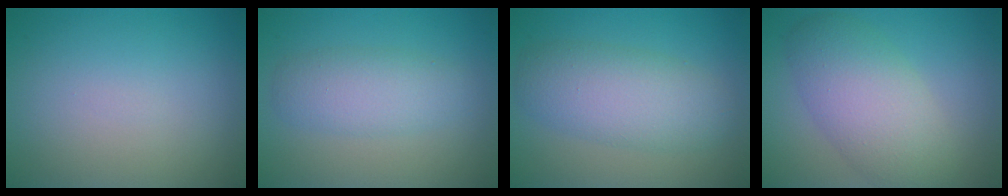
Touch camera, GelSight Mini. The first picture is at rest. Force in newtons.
{"total": 3.5, "press": 3.5, "slide": 0.0}
{"total": 5.4, "press": 5.4, "slide": 0.1}
{"total": 6.5, "press": 6.5, "slide": 0.3}